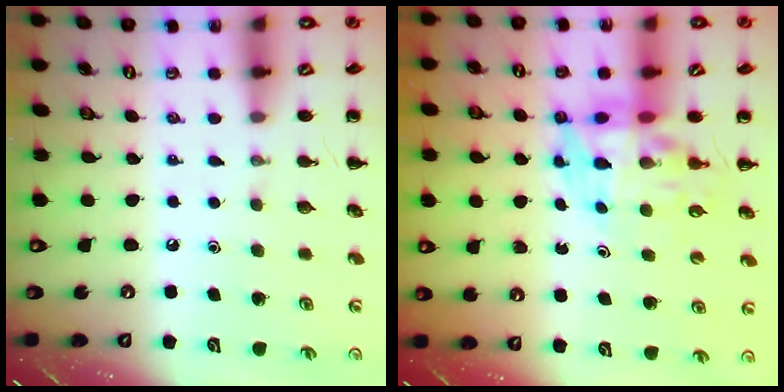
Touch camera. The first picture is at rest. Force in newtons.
{"total": 9.6, "press": 9.2, "slide": 2.7}